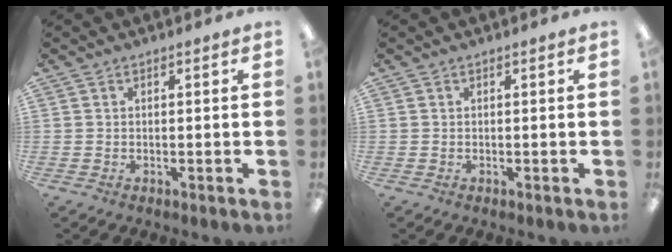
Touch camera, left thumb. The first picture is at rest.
{"total": 0.0}